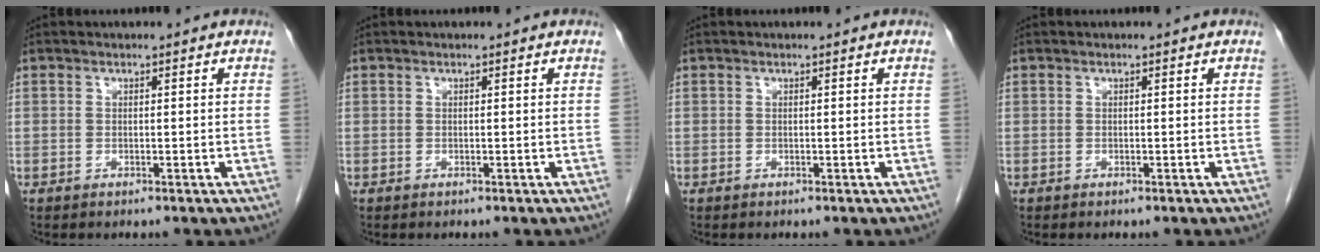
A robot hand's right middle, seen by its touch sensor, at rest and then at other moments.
{"total": 0.0}
{"total": 0.0}
{"total": 0.0}